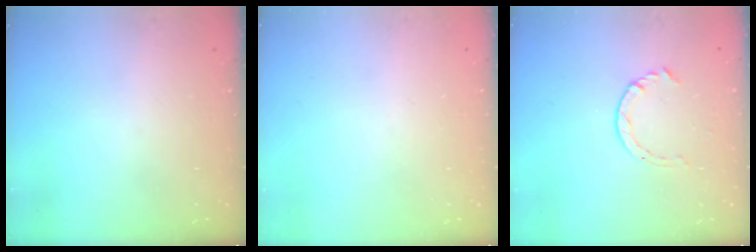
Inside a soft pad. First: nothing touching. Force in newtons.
{"total": 0.0}
{"total": 3.4, "press": 3.4, "slide": 0.5}